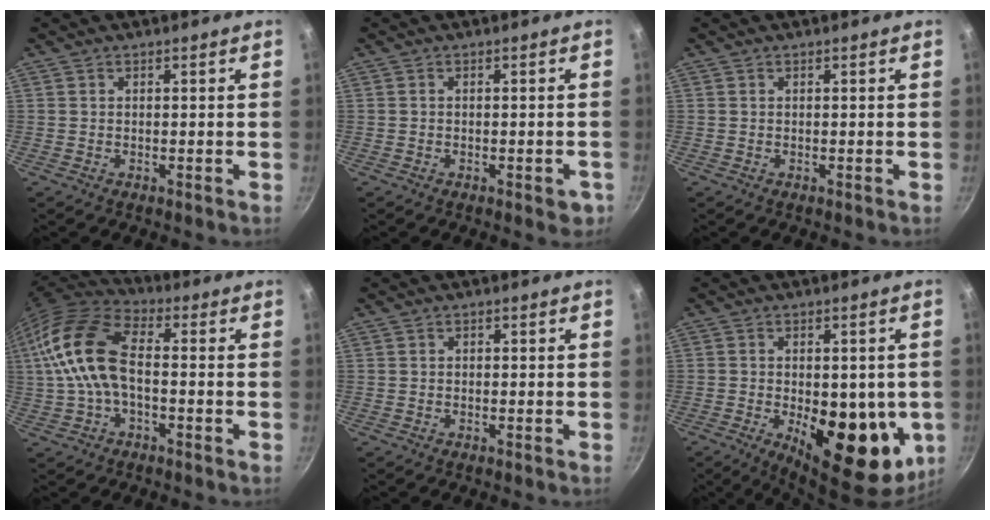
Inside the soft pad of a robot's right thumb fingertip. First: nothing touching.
{"total": 3.0, "force": [-1.3, 1.4, 2.3], "torque": [-0.021, 0.006, -0.014]}
{"total": 0.0}
{"total": 15.0, "force": [-0.3, 8.2, 12.6], "torque": [-0.248, 0.034, -0.021]}
{"total": 0.6, "force": [0.0, 0.5, 0.3], "torque": [-0.003, 0.005, 0.000]}
{"total": 18.9, "force": [-3.6, 9.1, 16.1], "torque": [-0.179, -0.016, -0.036]}